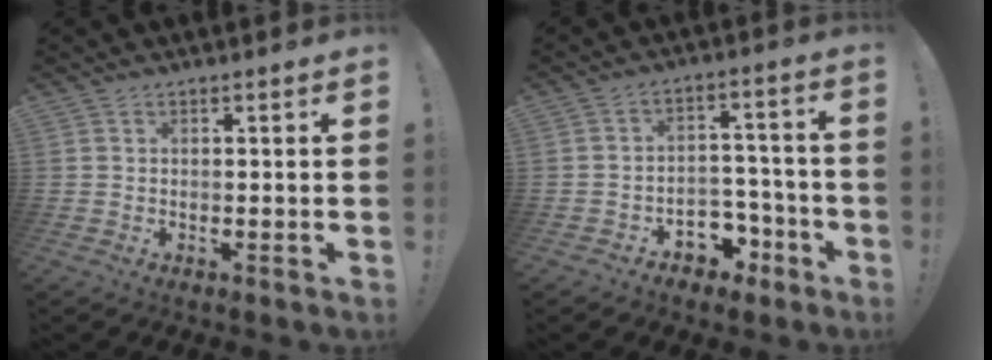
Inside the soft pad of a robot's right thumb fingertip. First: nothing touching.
{"total": 7.5, "force": [-3.9, 5.9, 2.5], "torque": [-0.023, 0.036, -0.058]}